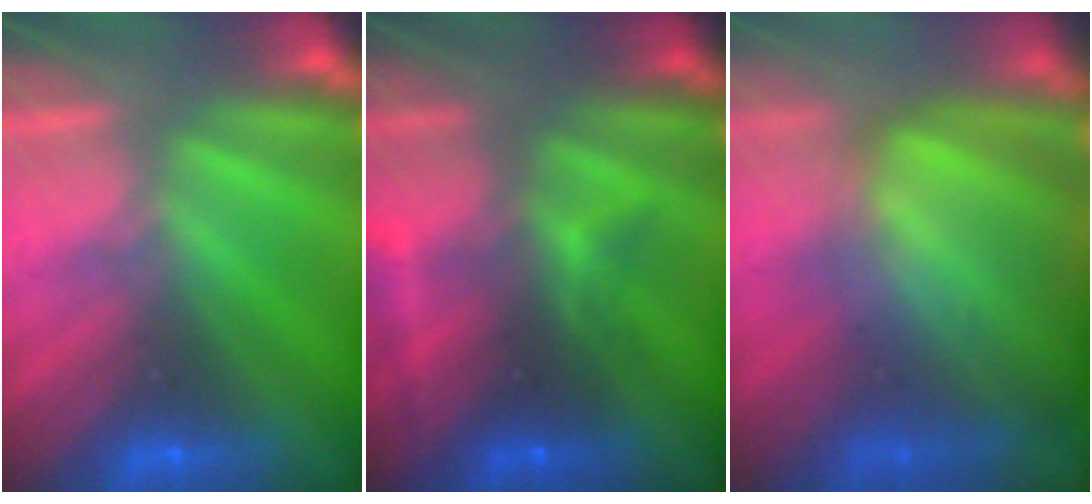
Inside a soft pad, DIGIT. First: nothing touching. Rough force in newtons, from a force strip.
{"total": 2.5}
{"total": 8.0}